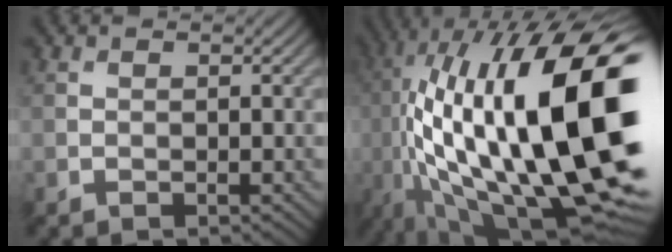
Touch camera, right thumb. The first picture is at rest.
{"total": 23.0, "force": [0.7, 7.7, 21.6], "torque": [-0.382, -0.005, 0.024]}